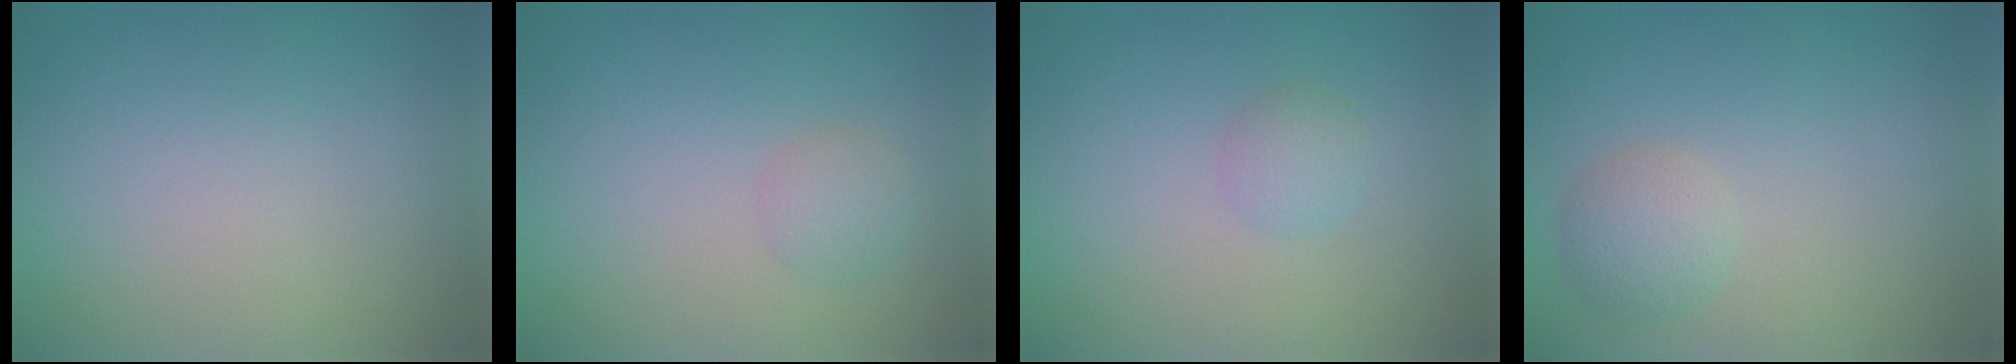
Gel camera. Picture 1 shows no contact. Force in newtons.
{"total": 1.5, "press": 1.5, "slide": 0.0}
{"total": 1.5, "press": 1.5, "slide": 0.1}
{"total": 2.2, "press": 2.2, "slide": 0.1}